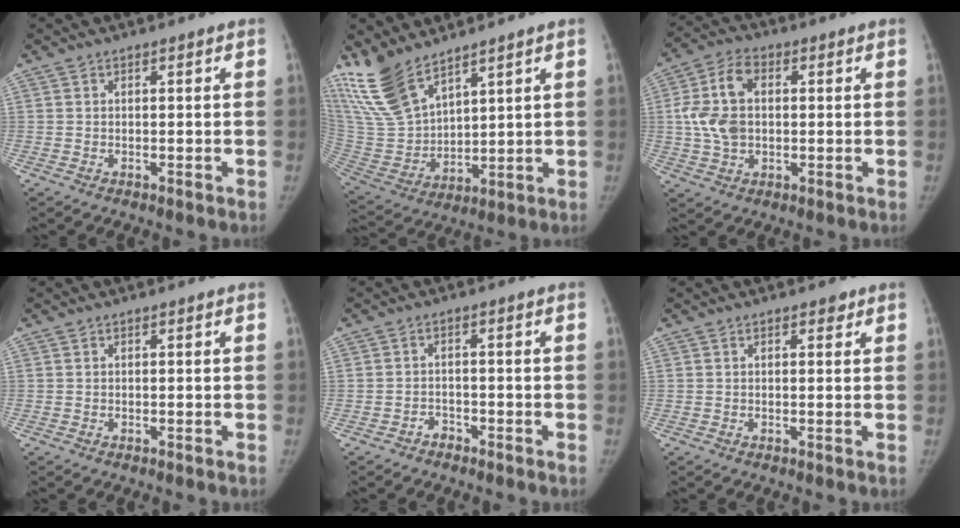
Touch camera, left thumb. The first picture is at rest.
{"total": 14.9, "force": [11.4, 5.8, 7.7], "torque": [-0.142, -0.052, 0.246]}
{"total": 10.2, "force": [0.7, 6.8, 7.5], "torque": [-0.148, 0.015, 0.013]}
{"total": 0.0}
{"total": 1.8, "force": [-1.5, 1.0, 0.1], "torque": [0.000, 0.011, -0.027]}
{"total": 1.3, "force": [0.8, 0.7, 0.7], "torque": [-0.001, -0.002, 0.007]}